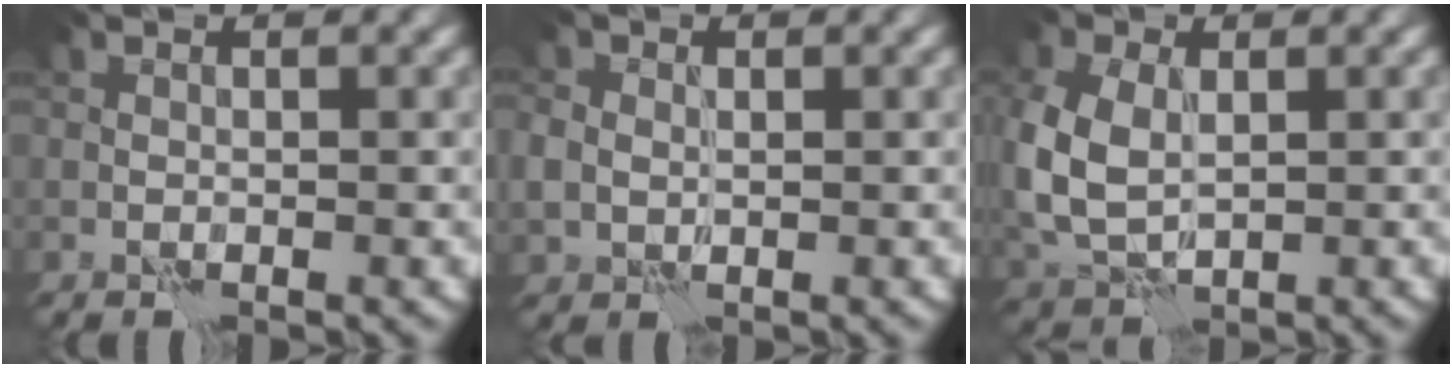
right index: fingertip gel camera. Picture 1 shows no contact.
{"total": 2.4, "force": [0.5, 2.0, 1.2], "torque": [-0.024, 0.005, 0.007]}
{"total": 6.1, "force": [0.5, 4.2, 4.4], "torque": [-0.127, -0.002, 0.010]}